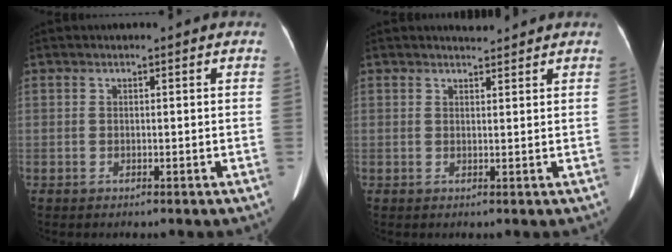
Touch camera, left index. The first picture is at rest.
{"total": 1.8, "force": [1.8, 0.1, 0.1], "torque": [-0.007, 0.003, 0.032]}